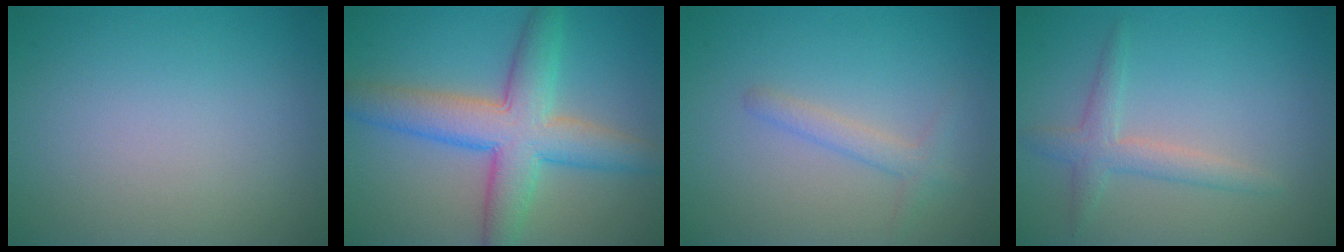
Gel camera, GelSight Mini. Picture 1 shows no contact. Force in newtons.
{"total": 7.6, "press": 7.6, "slide": 0.2}
{"total": 1.7, "press": 1.7, "slide": 0.1}
{"total": 2.4, "press": 2.4, "slide": 0.1}